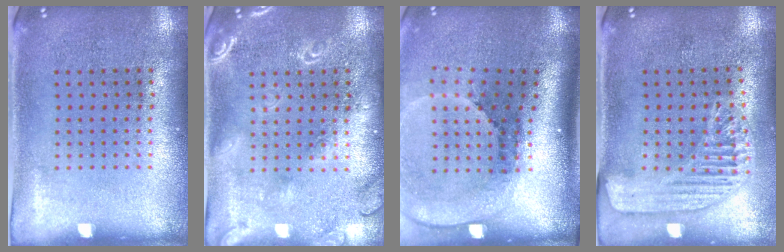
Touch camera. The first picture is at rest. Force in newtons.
{"total": 1.8, "press": 1.7, "slide": 0.2}
{"total": 2.5, "press": 1.7, "slide": 1.8}
{"total": 1.6, "press": 1.6, "slide": 0.4}